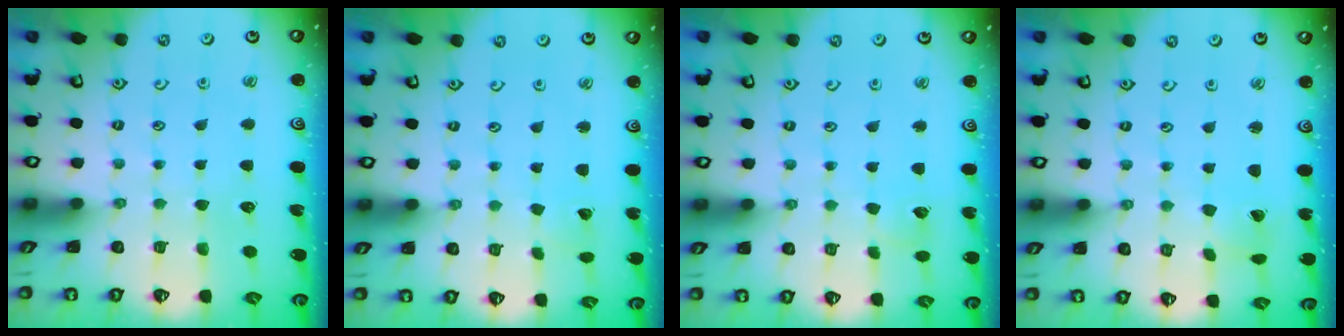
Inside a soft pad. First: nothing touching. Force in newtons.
{"total": 1.6, "press": 1.6, "slide": 0.0}
{"total": 4.8, "press": 4.8, "slide": 0.4}
{"total": 1.2, "press": 1.2, "slide": 0.1}